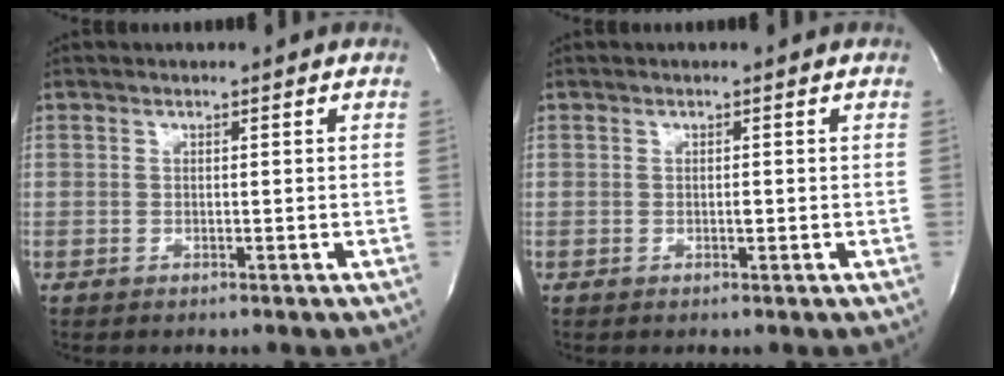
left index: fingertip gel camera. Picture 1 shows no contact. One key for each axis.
{"total": 0.5, "fx": -0.2, "fy": 0.2, "fz": 0.4, "tx": -0.007, "ty": -0.003, "tz": -0.005}